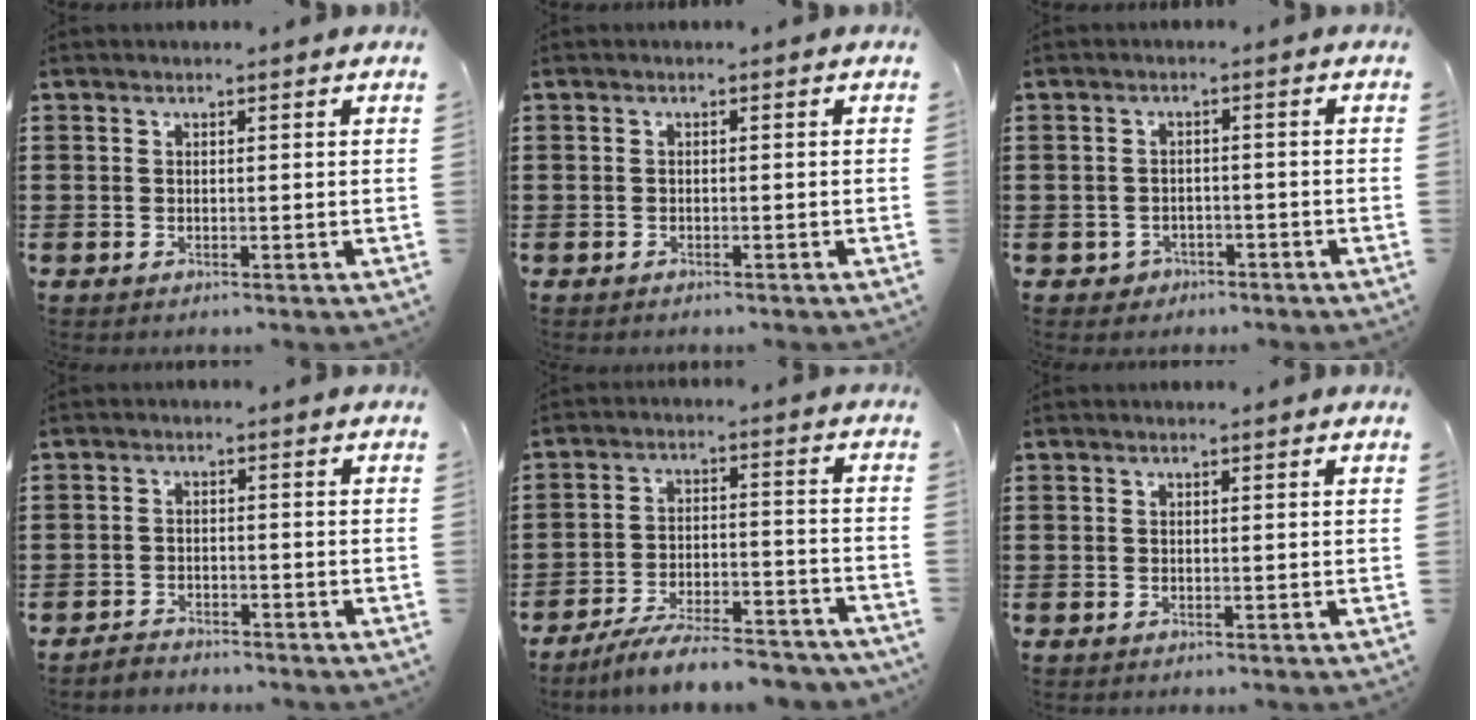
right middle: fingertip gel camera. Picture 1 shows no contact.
{"total": 1.1, "force": [-1.0, 0.4, 0.1], "torque": [-0.005, 0.002, -0.023]}
{"total": 2.2, "force": [-1.9, 1.1, 0.0], "torque": [-0.009, 0.004, -0.044]}
{"total": 2.6, "force": [-2.6, 0.5, -0.2], "torque": [-0.005, 0.004, -0.056]}
{"total": 8.2, "force": [-7.6, 0.7, 2.9], "torque": [-0.045, 0.015, -0.146]}
{"total": 0.0}